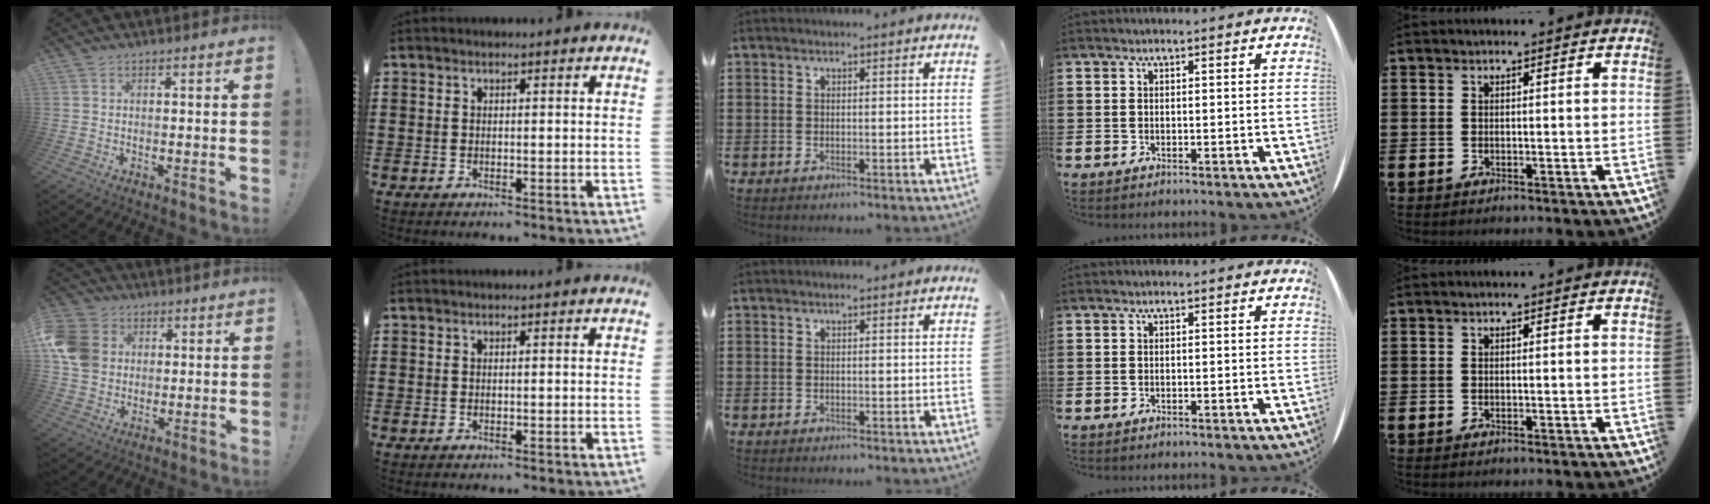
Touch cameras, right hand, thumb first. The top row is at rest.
{"thumb": {"total": 11.8, "force": [1.8, 10.2, 5.7], "torque": [-0.110, -0.001, 0.039]}}